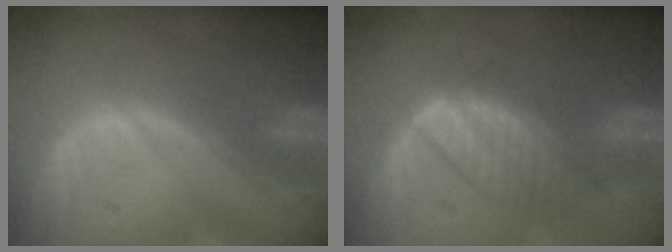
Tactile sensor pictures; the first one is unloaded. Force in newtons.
{"total": 6.0, "press": 5.9, "slide": 1.1}